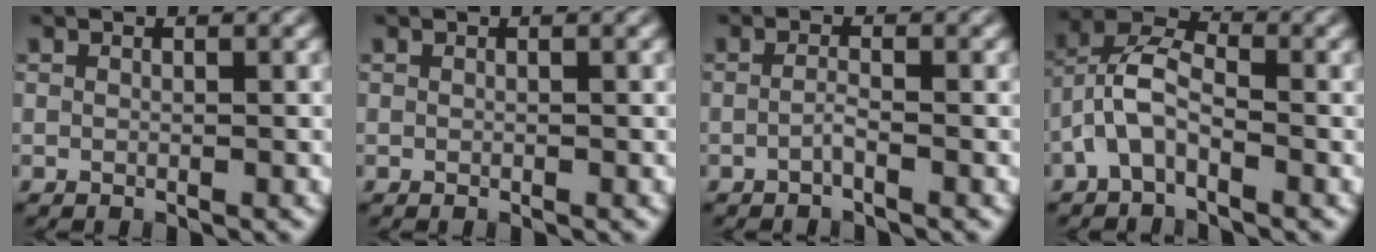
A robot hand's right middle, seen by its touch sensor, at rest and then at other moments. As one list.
[{"total": 0.0}, {"total": 1.0, "force": [-0.6, 0.1, 0.8], "torque": [-0.017, 0.004, -0.015]}, {"total": 4.4, "force": [-1.8, 2.1, 3.5], "torque": [-0.073, 0.020, -0.043]}]